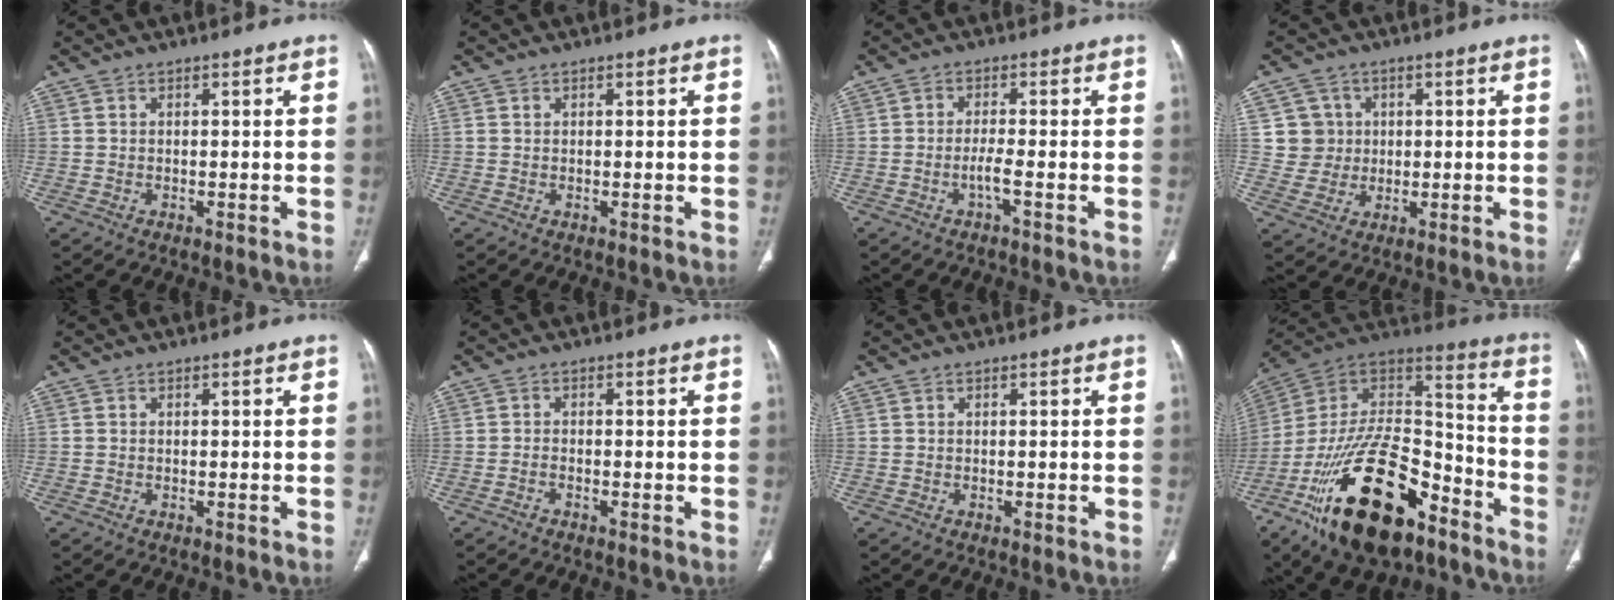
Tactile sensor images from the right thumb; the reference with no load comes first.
{"total": 0.5, "force": [0.2, 0.4, 0.2], "torque": [-0.002, 0.000, 0.004]}
{"total": 2.4, "force": [-1.2, -0.1, 2.0], "torque": [-0.046, 0.006, -0.028]}
{"total": 5.8, "force": [1.2, 5.7, 0.4], "torque": [0.025, 0.001, 0.023]}
{"total": 0.0}
{"total": 1.0, "force": [-0.8, 0.4, 0.4], "torque": [-0.009, 0.009, -0.017]}
{"total": 0.0}
{"total": 29.8, "force": [-16.2, 14.2, 20.5], "torque": [-0.366, 0.066, -0.271]}